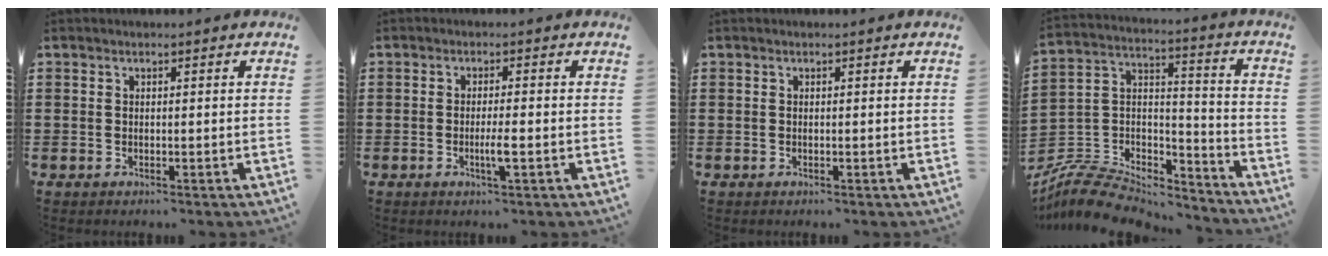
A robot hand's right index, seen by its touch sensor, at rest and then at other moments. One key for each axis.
{"total": 2.9, "fx": -0.9, "fy": 0.1, "fz": 2.8, "tx": -0.048, "ty": -0.004, "tz": -0.017}
{"total": 0.0}
{"total": 9.2, "fx": -8.2, "fy": 3.3, "fz": 2.5, "tx": -0.060, "ty": 0.015, "tz": -0.163}